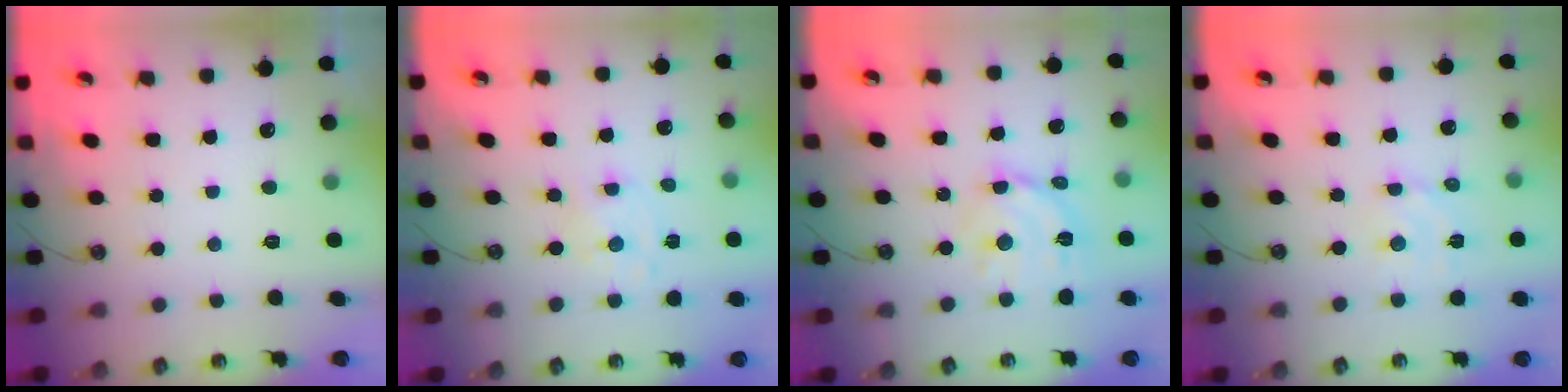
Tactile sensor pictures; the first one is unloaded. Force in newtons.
{"total": 1.5, "press": 1.5, "slide": 0.3}
{"total": 12.6, "press": 12.5, "slide": 1.0}
{"total": 3.2, "press": 3.2, "slide": 0.2}